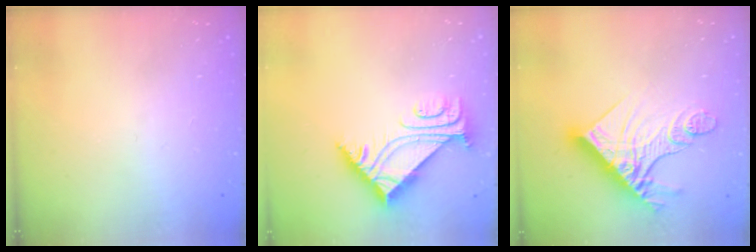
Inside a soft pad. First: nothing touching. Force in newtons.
{"total": 6.3, "press": 6.2, "slide": 0.9}
{"total": 19.0, "press": 18.9, "slide": 2.3}